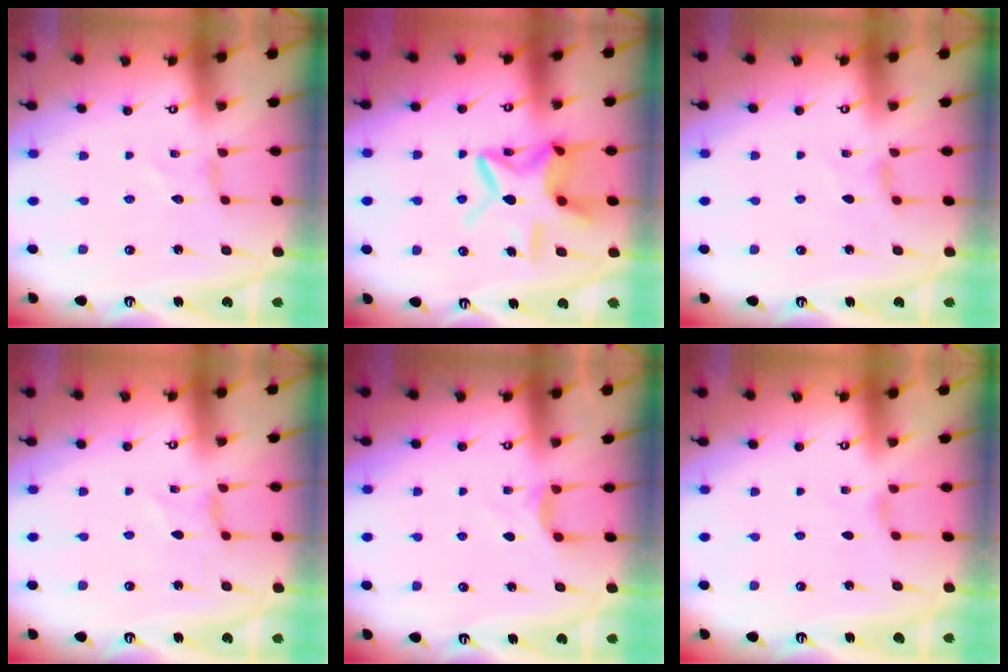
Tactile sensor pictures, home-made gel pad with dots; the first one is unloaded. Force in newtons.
{"total": 13.6, "press": 13.6, "slide": 1.2}
{"total": 4.2, "press": 4.2, "slide": 0.5}
{"total": 0.0}
{"total": 2.9, "press": 2.9, "slide": 0.4}
{"total": 0.9, "press": 0.9, "slide": 0.3}